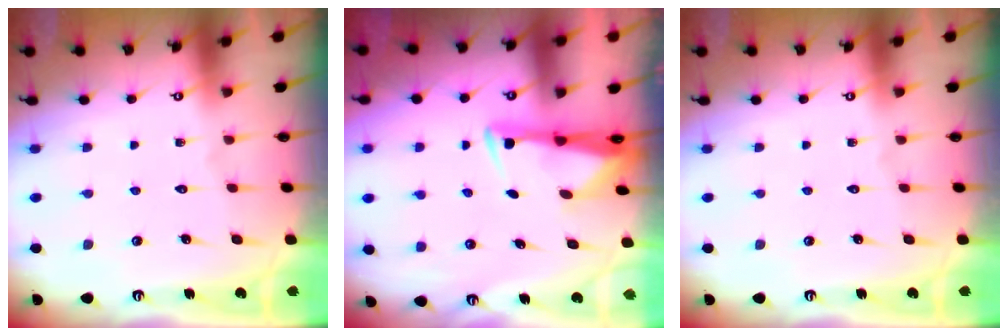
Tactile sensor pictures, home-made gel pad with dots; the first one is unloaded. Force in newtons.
{"total": 2.9, "press": 2.8, "slide": 0.9}
{"total": 0.0}